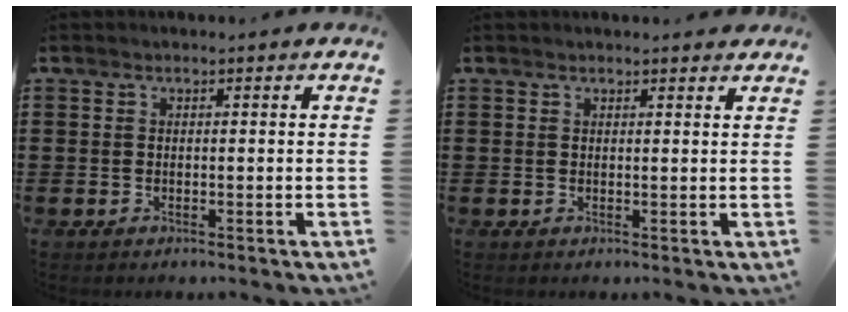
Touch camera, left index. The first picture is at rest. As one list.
[{"total": 1.3, "force": [1.2, 0.1, 0.4], "torque": [-0.010, 0.001, 0.024]}]